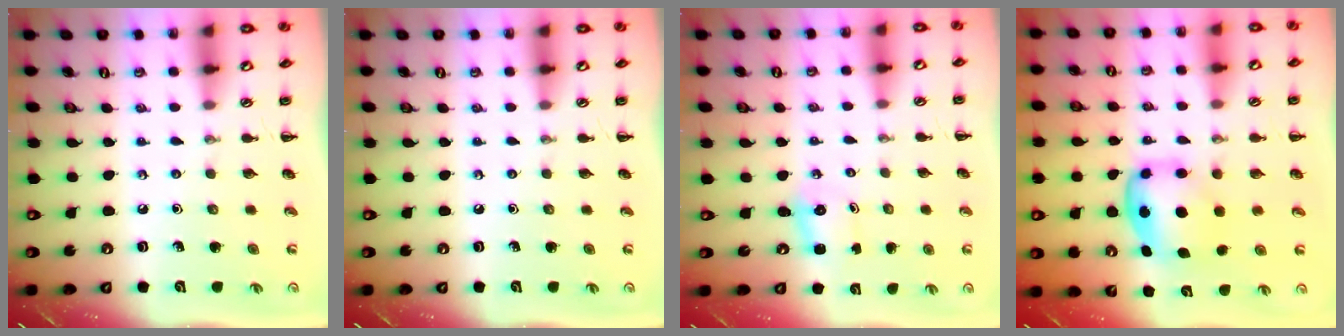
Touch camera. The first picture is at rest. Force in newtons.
{"total": 0.0}
{"total": 2.4, "press": 2.4, "slide": 0.6}
{"total": 6.4, "press": 6.4, "slide": 0.6}